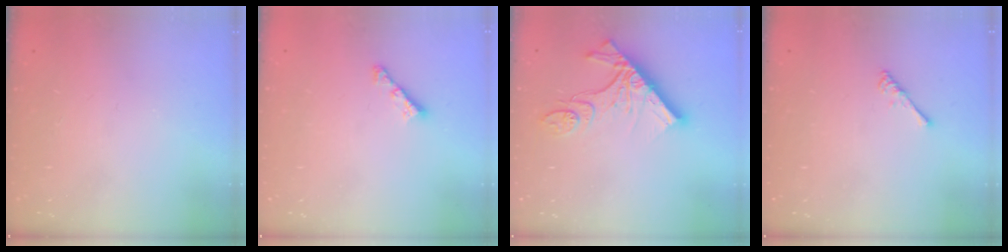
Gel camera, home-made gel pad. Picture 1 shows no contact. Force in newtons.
{"total": 4.5, "press": 4.4, "slide": 0.7}
{"total": 14.3, "press": 14.3, "slide": 1.5}
{"total": 2.7, "press": 2.6, "slide": 0.5}